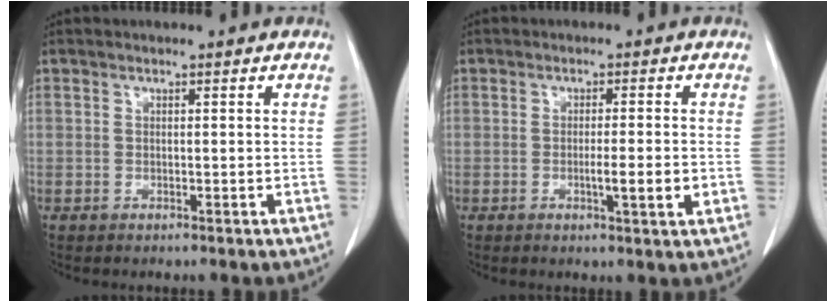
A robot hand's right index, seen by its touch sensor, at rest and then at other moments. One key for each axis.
{"total": 4.2, "fx": -0.9, "fy": 0.1, "fz": 4.1, "tx": -0.066, "ty": -0.006, "tz": -0.013}